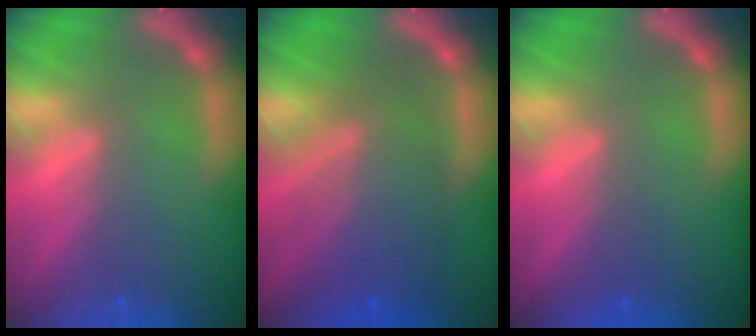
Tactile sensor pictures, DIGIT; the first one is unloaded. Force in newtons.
{"total": 8.5}
{"total": 0.9}